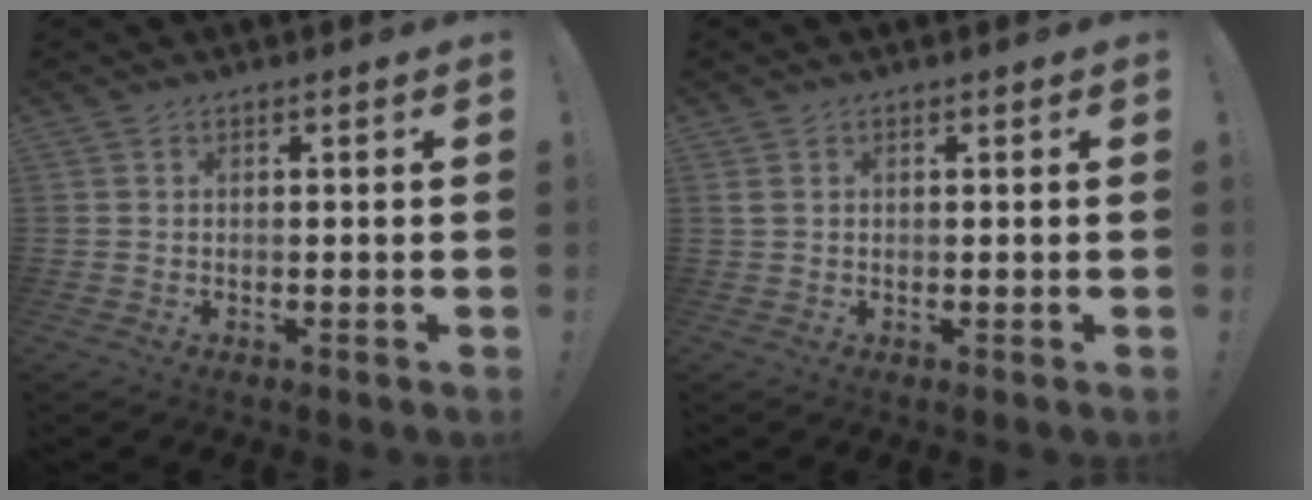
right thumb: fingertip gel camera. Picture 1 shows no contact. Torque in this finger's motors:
{"motor_torque": [-0.39, 0.34, 0.23, -0.02, -0.03]}